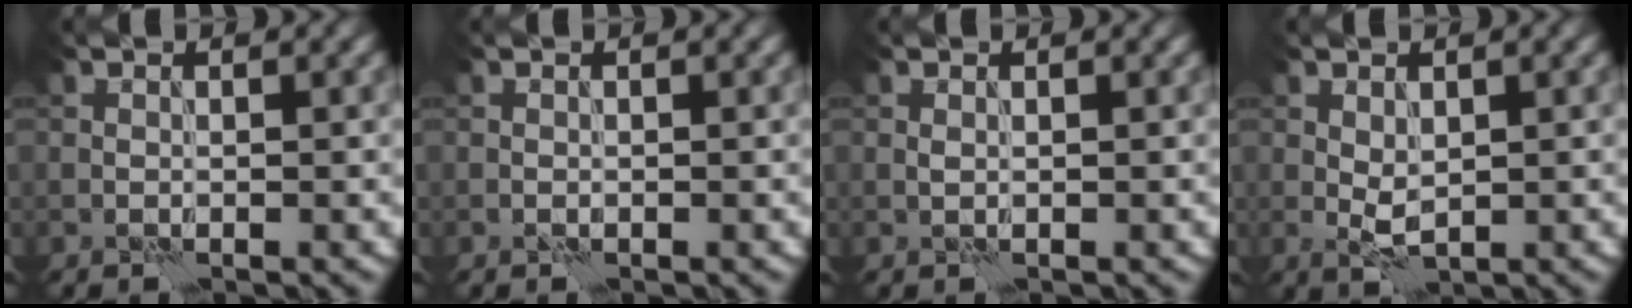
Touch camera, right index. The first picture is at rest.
{"total": 0.0}
{"total": 0.0}
{"total": 1.8, "force": [0.4, 1.0, 1.5], "torque": [-0.032, -0.002, 0.010]}